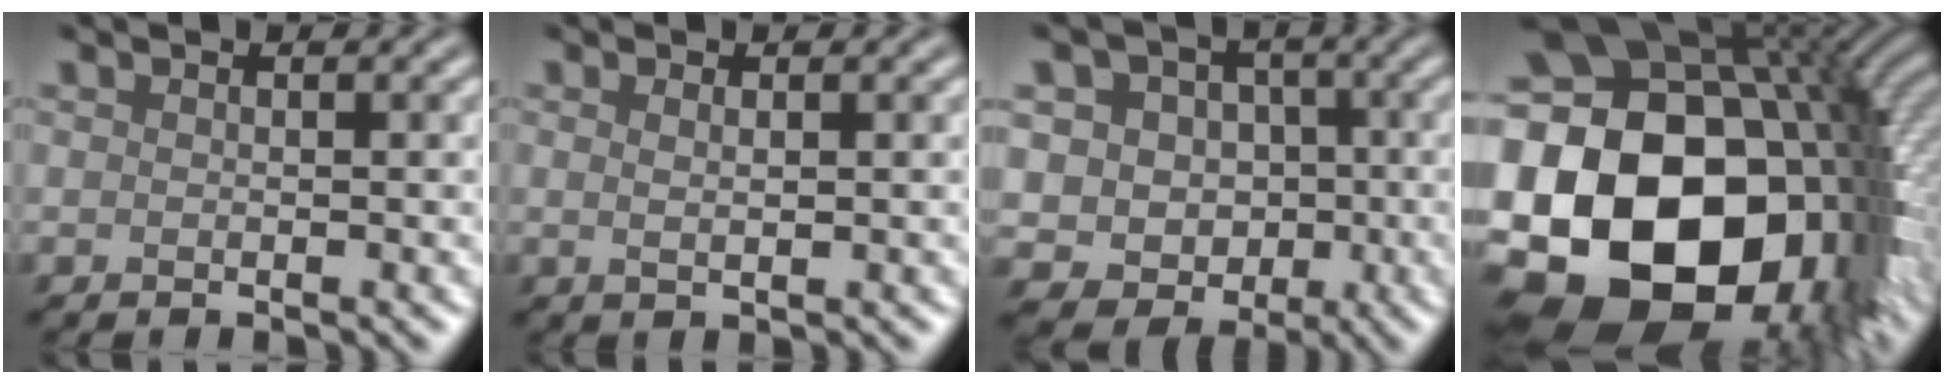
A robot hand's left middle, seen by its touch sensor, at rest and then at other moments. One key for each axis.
{"total": 1.0, "fx": 0.3, "fy": 0.3, "fz": 0.9, "tx": -0.014, "ty": 0.000, "tz": 0.004}
{"total": 7.1, "fx": -0.7, "fy": 6.5, "fz": 2.7, "tx": -0.022, "ty": 0.014, "tz": -0.041}
{"total": 23.9, "fx": -4.0, "fy": 17.7, "fz": 15.5, "tx": -0.284, "ty": -0.023, "tz": -0.098}